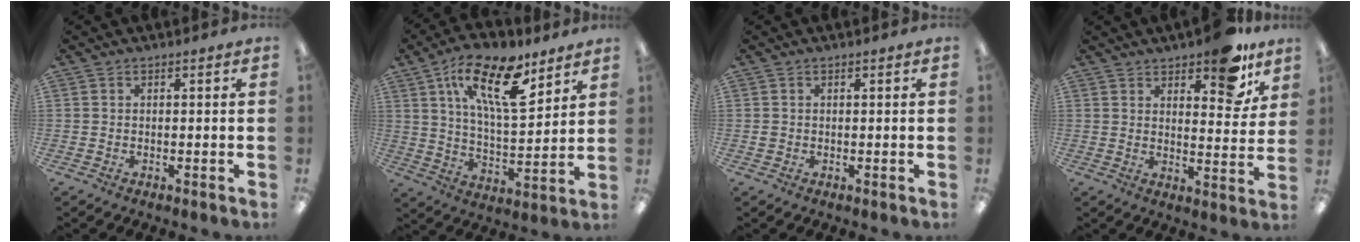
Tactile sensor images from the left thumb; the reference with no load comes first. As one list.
[{"total": 20.2, "force": [11.5, 8.4, 14.3], "torque": [-0.236, -0.049, 0.192]}, {"total": 0.9, "force": [0.3, 0.8, 0.3], "torque": [-0.007, 0.006, 0.003]}, {"total": 11.4, "force": [8.4, 4.5, 6.3], "torque": [-0.068, -0.053, 0.142]}]